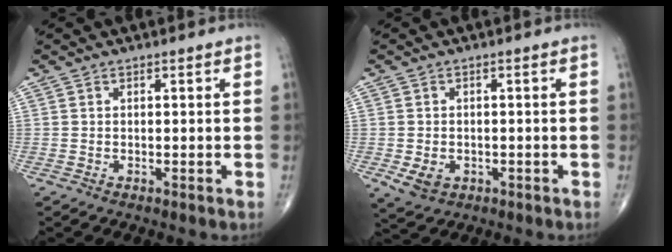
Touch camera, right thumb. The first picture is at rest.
{"total": 4.3, "force": [-1.3, 3.3, 2.4], "torque": [-0.038, -0.001, -0.011]}